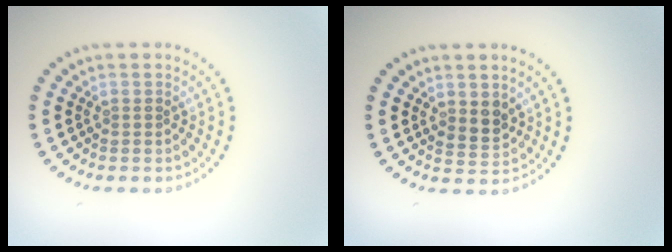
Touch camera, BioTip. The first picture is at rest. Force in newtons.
{"total": 1.8, "press": 1.6, "slide": 0.9}